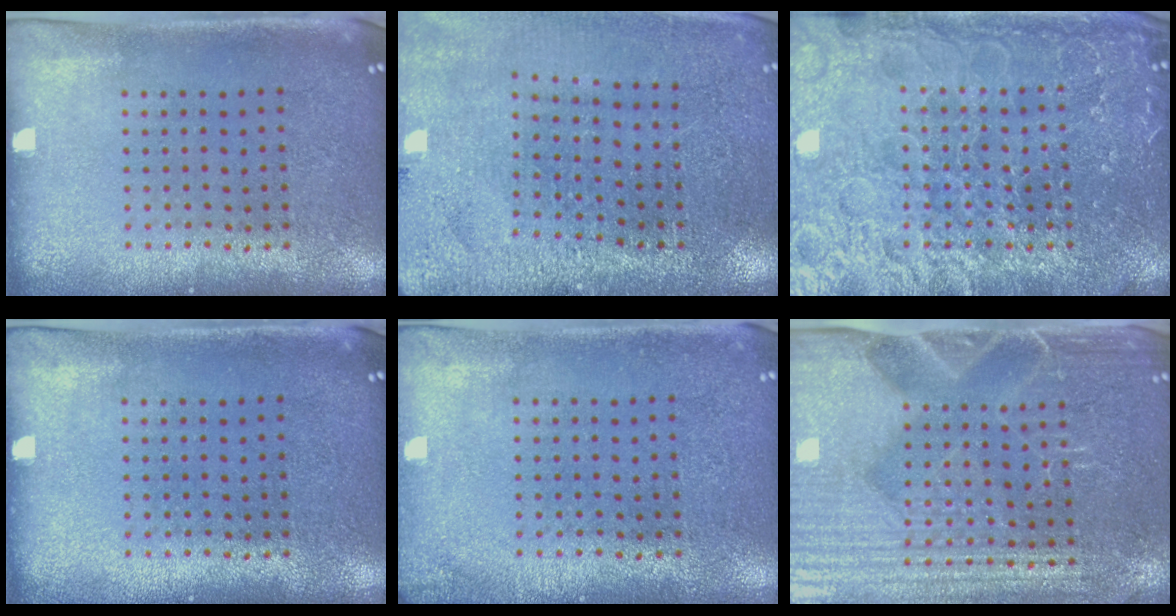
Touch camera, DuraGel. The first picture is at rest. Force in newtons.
{"total": 2.8, "press": 2.8, "slide": 0.1}
{"total": 7.0, "press": 7.0, "slide": 1.0}
{"total": 0.0}
{"total": 0.9, "press": 0.9, "slide": 0.1}
{"total": 4.7, "press": 4.5, "slide": 1.5}